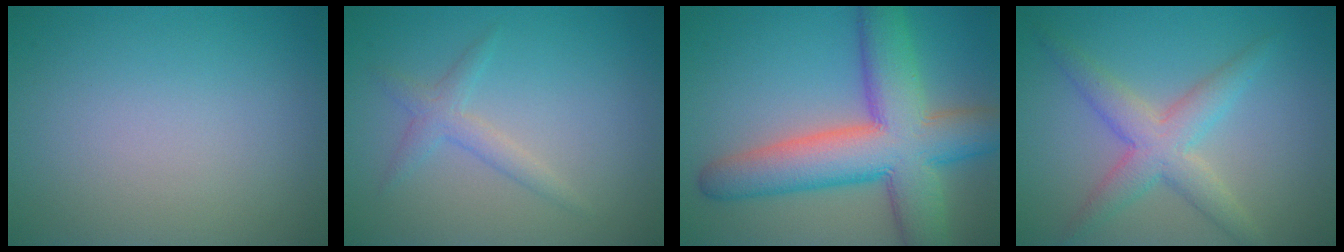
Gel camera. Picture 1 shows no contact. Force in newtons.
{"total": 1.8, "press": 1.8, "slide": 0.1}
{"total": 11.2, "press": 11.2, "slide": 0.6}
{"total": 4.2, "press": 4.2, "slide": 0.0}